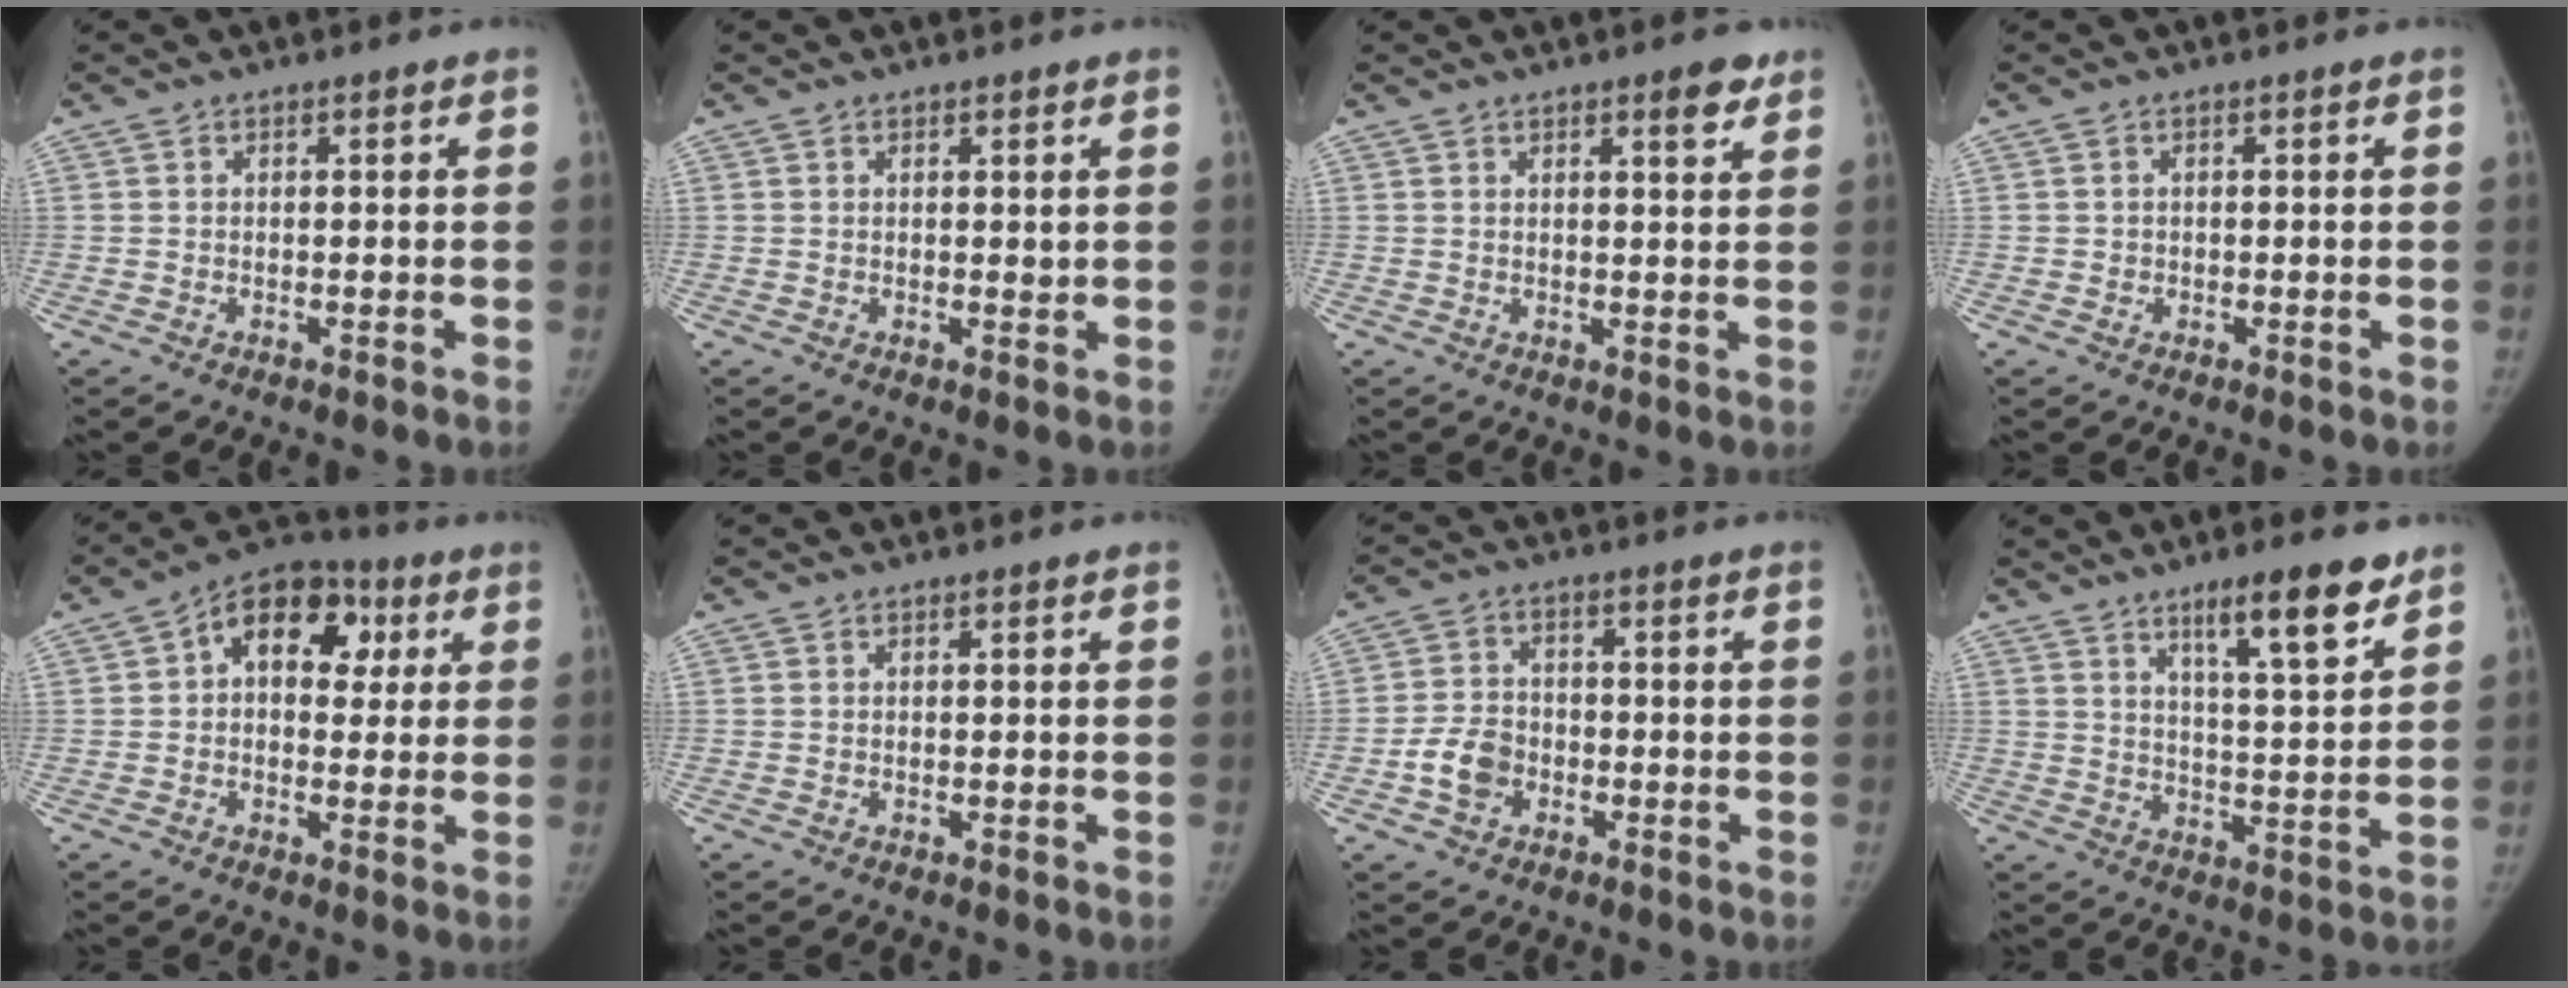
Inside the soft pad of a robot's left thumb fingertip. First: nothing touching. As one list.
[{"total": 0.9, "force": [0.5, 0.4, 0.7], "torque": [-0.006, -0.002, 0.008]}, {"total": 3.7, "force": [2.4, 0.9, 2.6], "torque": [-0.027, -0.014, 0.031]}, {"total": 0.9, "force": [-0.2, 0.9, 0.0], "torque": [0.008, 0.005, -0.004]}, {"total": 12.4, "force": [3.1, 8.5, 8.5], "torque": [-0.082, 0.024, 0.034]}, {"total": 0.0}, {"total": 6.3, "force": [-2.3, 4.9, 3.3], "torque": [-0.047, 0.022, -0.044]}, {"total": 11.3, "force": [7.5, 2.1, 8.2], "torque": [-0.111, -0.045, 0.117]}]